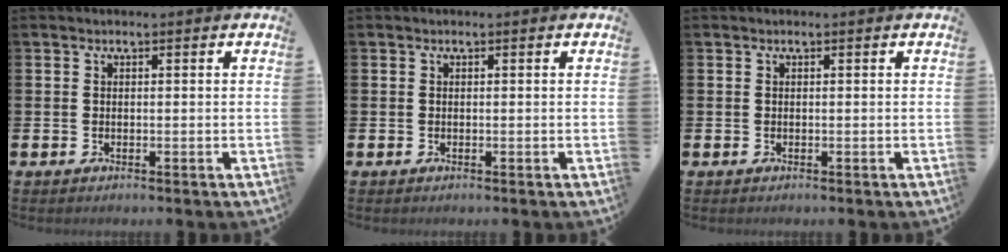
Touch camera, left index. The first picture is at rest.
{"total": 0.0}
{"total": 0.0}